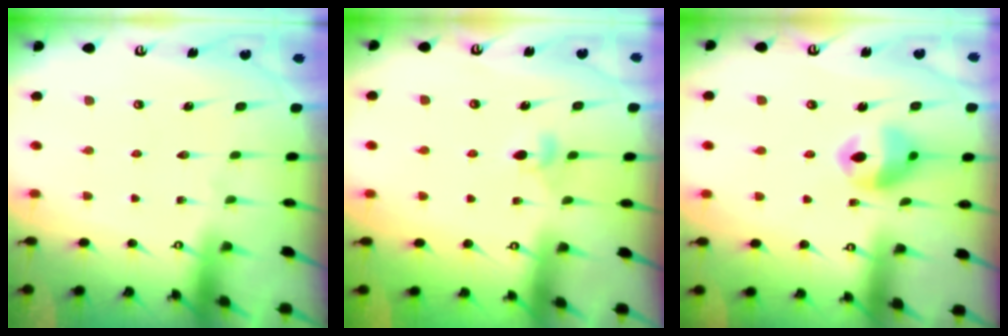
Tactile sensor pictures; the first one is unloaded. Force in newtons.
{"total": 4.3, "press": 4.3, "slide": 0.6}
{"total": 11.8, "press": 11.7, "slide": 1.3}